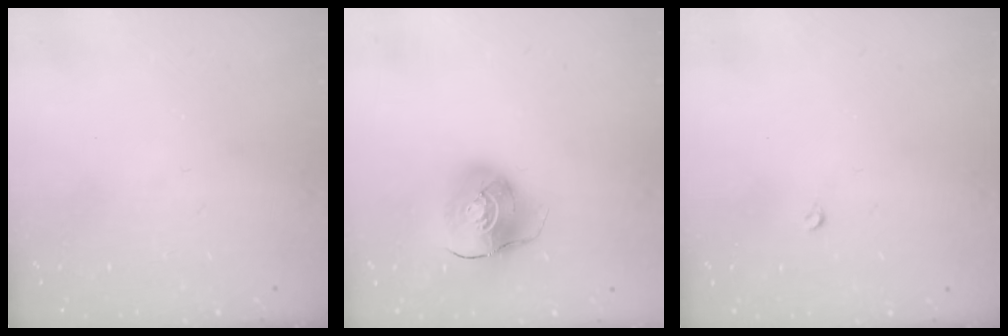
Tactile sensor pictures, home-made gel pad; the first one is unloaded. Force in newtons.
{"total": 8.9, "press": 8.9, "slide": 1.2}
{"total": 2.6, "press": 2.5, "slide": 0.4}